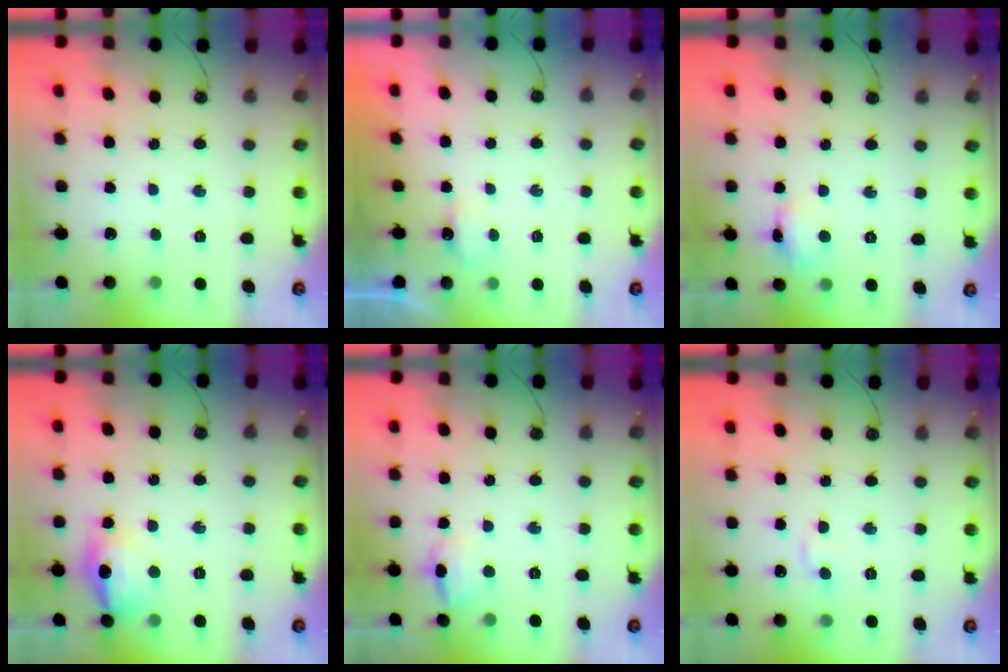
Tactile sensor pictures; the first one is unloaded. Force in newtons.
{"total": 3.0, "press": 2.9, "slide": 0.5}
{"total": 5.9, "press": 5.9, "slide": 0.5}
{"total": 14.0, "press": 13.9, "slide": 1.5}
{"total": 6.9, "press": 6.7, "slide": 1.2}
{"total": 4.7, "press": 4.6, "slide": 0.7}